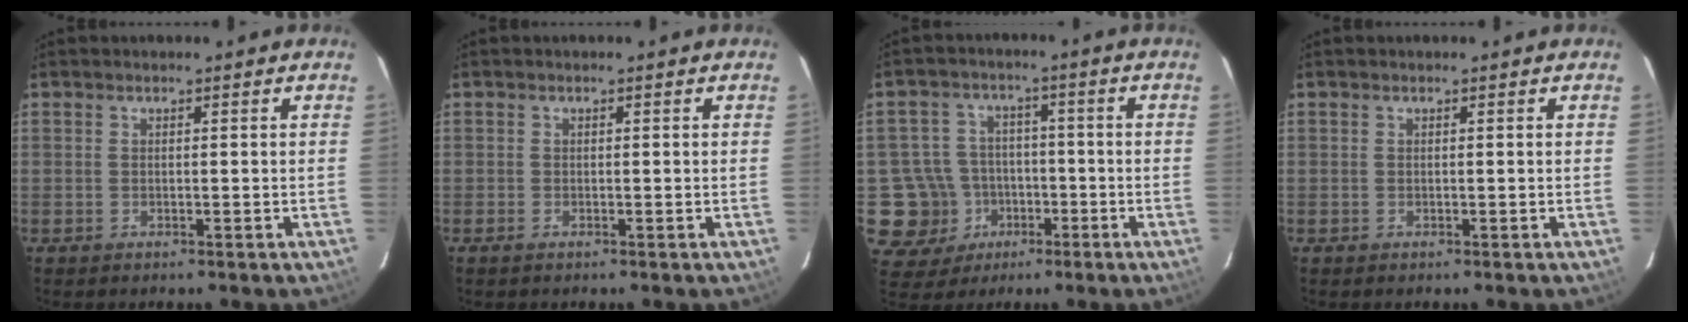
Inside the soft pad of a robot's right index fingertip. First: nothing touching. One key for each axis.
{"total": 0.6, "fx": -0.4, "fy": 0.3, "fz": 0.3, "tx": -0.007, "ty": -0.001, "tz": -0.008}
{"total": 10.5, "fx": -3.0, "fy": 10.0, "fz": 0.9, "tx": -0.053, "ty": 0.026, "tz": -0.040}
{"total": 0.0}